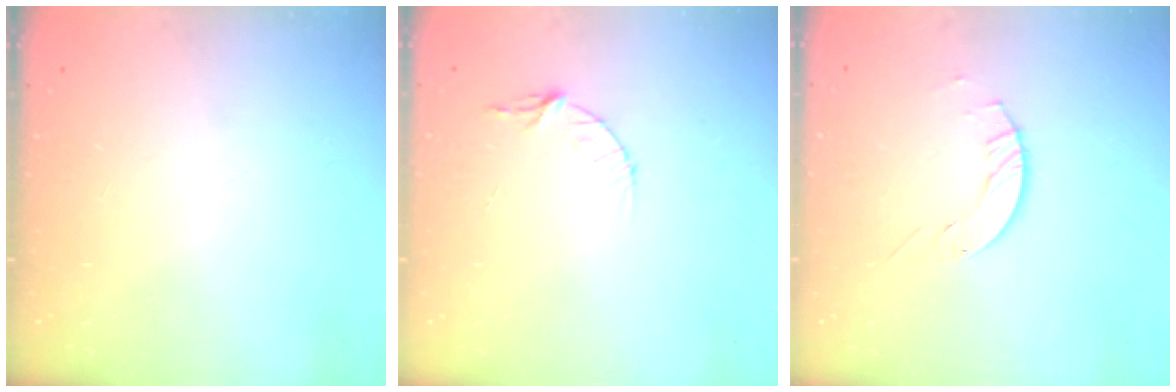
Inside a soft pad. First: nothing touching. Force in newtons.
{"total": 3.4, "press": 3.4, "slide": 0.4}
{"total": 2.1, "press": 2.1, "slide": 0.3}